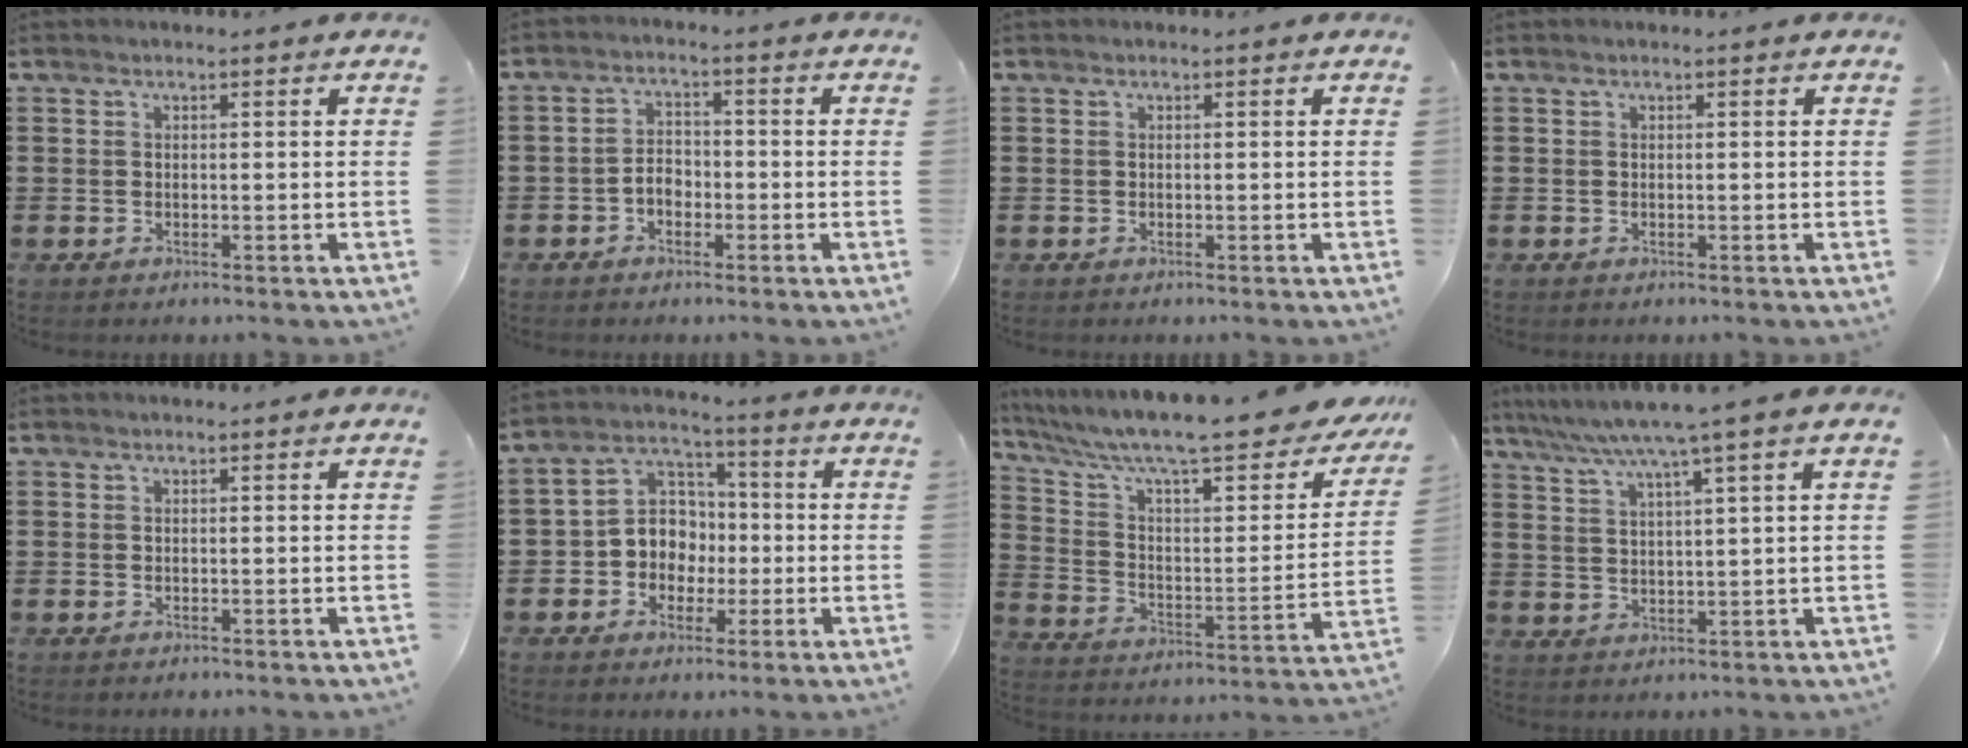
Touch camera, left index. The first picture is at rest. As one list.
[{"total": 2.9, "force": [-1.3, 1.8, 1.8], "torque": [-0.043, 0.003, -0.029]}, {"total": 0.0}, {"total": 0.0}, {"total": 0.0}, {"total": 6.8, "force": [-1.4, 6.3, 2.1], "torque": [-0.066, 0.014, -0.031]}, {"total": 11.5, "force": [9.0, 1.7, 7.0], "torque": [-0.152, -0.064, 0.147]}, {"total": 6.1, "force": [4.4, -0.6, 4.1], "torque": [-0.092, -0.018, 0.071]}]